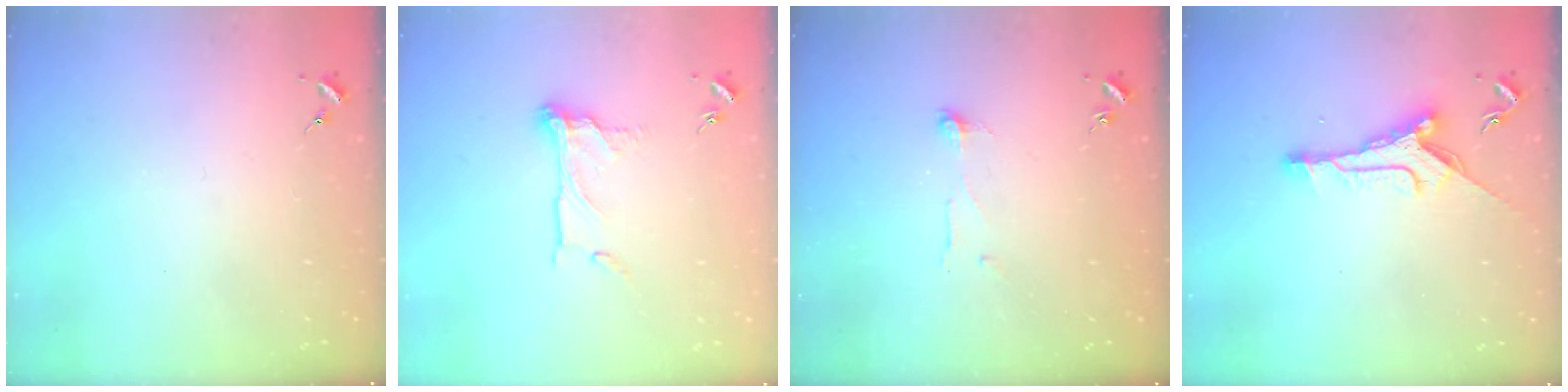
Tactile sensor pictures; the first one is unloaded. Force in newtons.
{"total": 10.2, "press": 10.2, "slide": 0.7}
{"total": 4.1, "press": 4.1, "slide": 0.3}
{"total": 9.5, "press": 9.5, "slide": 0.1}